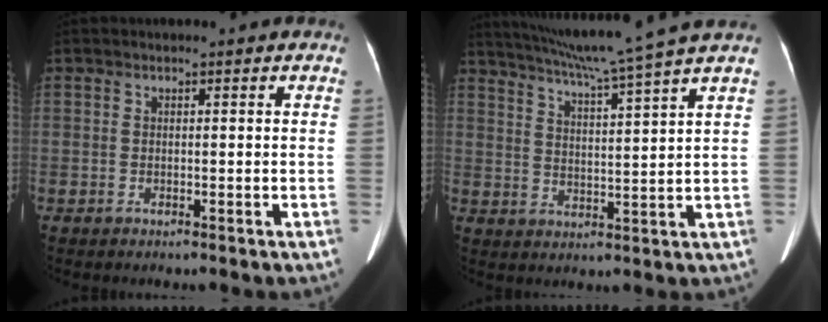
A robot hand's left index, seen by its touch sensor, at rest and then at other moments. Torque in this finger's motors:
{"motor_torque": [0.28, -0.85, 0.00, 0.06]}